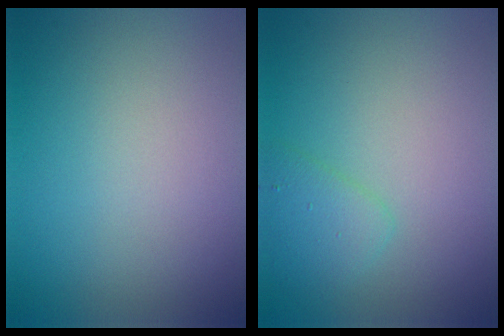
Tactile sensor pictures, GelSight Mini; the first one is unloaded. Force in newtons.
{"total": 1.9, "press": 1.9, "slide": 0.1}